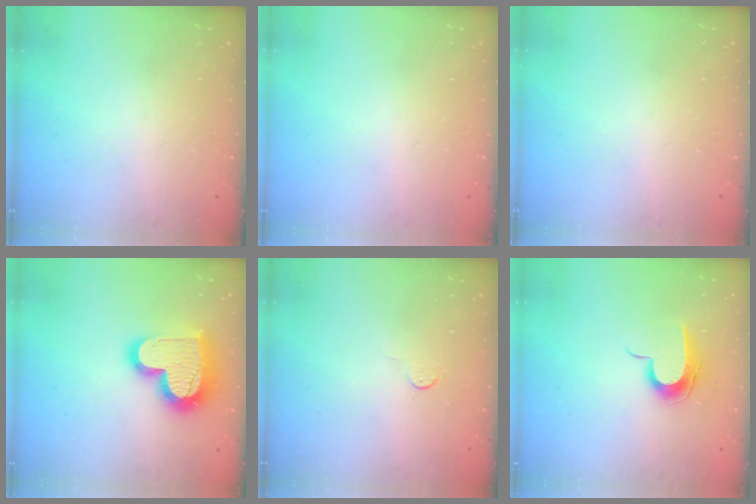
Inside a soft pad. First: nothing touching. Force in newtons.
{"total": 0.0}
{"total": 0.0}
{"total": 19.4, "press": 19.3, "slide": 1.5}
{"total": 2.8, "press": 2.8, "slide": 0.4}
{"total": 8.9, "press": 8.9, "slide": 0.9}